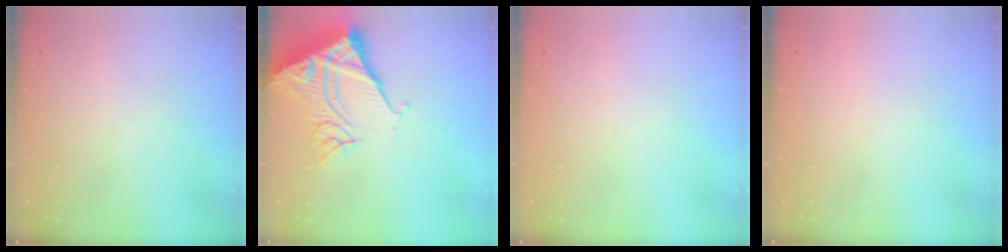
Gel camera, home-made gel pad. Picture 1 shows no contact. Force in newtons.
{"total": 17.3, "press": 17.2, "slide": 2.1}
{"total": 0.0}
{"total": 1.6, "press": 1.5, "slide": 0.1}